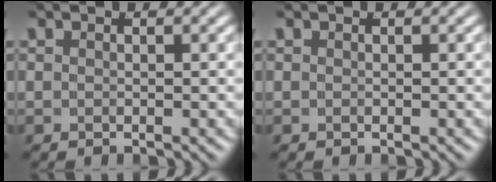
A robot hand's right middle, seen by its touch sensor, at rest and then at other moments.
{"total": 0.0}